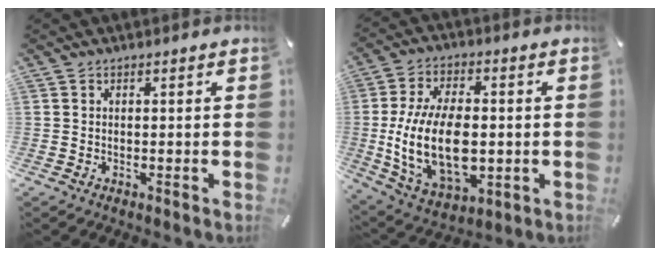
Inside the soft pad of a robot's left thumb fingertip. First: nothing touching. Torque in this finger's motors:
{"motor_torque": [2.46, 2.54, 1.45, 0.03, 0.86]}